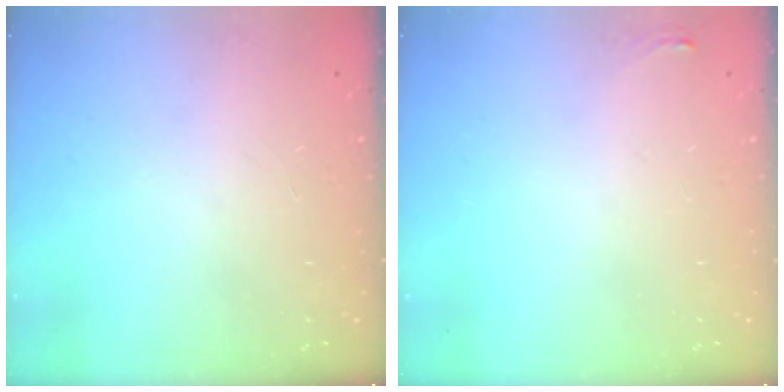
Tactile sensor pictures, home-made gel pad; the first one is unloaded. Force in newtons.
{"total": 3.3, "press": 3.2, "slide": 1.1}